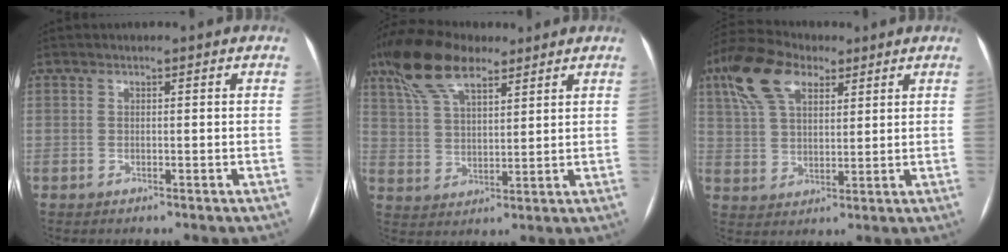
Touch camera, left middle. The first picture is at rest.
{"total": 11.7, "force": [7.9, 4.4, 7.3], "torque": [-0.152, 0.030, 0.151]}
{"total": 11.3, "force": [6.2, 5.9, 7.5], "torque": [-0.169, 0.036, 0.117]}